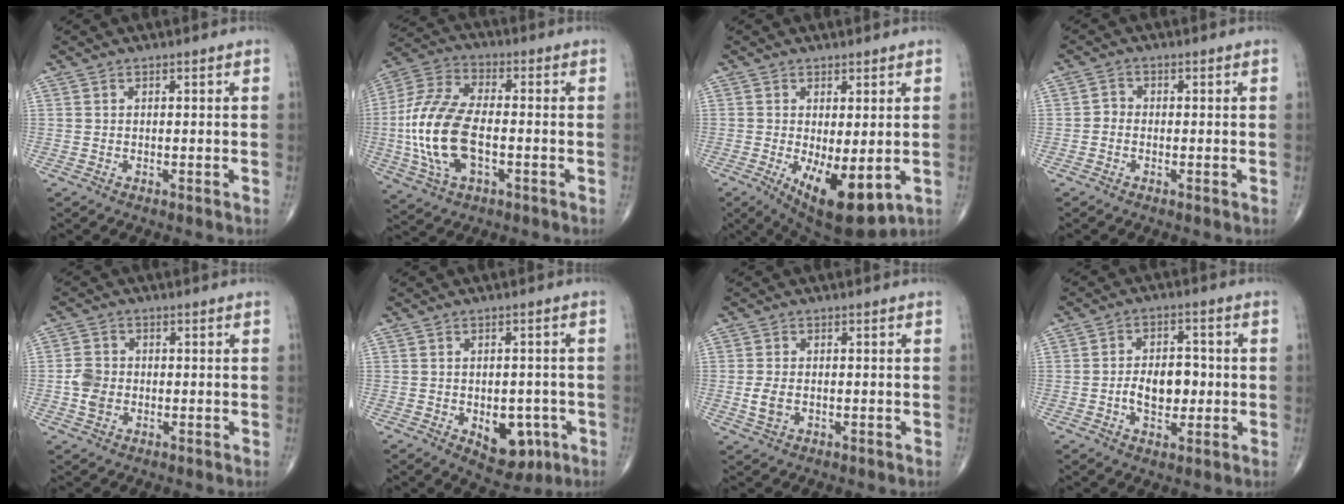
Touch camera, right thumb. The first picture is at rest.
{"total": 17.0, "force": [-2.6, 8.7, 14.3], "torque": [-0.310, 0.015, -0.048]}
{"total": 11.0, "force": [-2.6, 4.4, 9.8], "torque": [-0.146, -0.024, -0.021]}
{"total": 1.6, "force": [-0.5, 1.3, 0.7], "torque": [-0.003, 0.005, -0.016]}
{"total": 4.5, "force": [-0.8, 3.6, 2.5], "torque": [-0.041, 0.006, -0.018]}
{"total": 8.5, "force": [-2.9, 5.3, 6.0], "torque": [-0.046, 0.010, -0.026]}
{"total": 3.3, "force": [-0.5, 2.1, 2.5], "torque": [-0.054, -0.001, -0.006]}
{"total": 8.2, "force": [-1.0, 5.1, 6.4], "torque": [-0.085, 0.012, -0.018]}